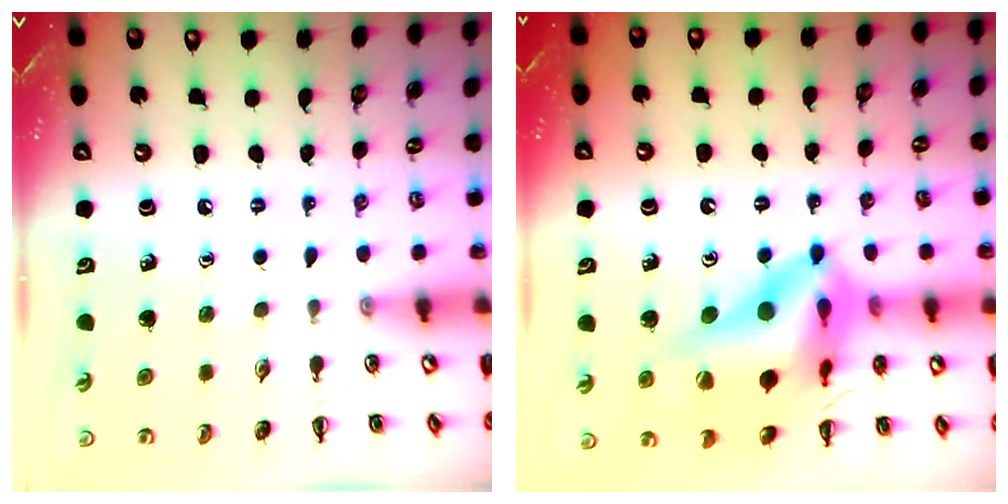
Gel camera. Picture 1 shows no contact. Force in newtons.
{"total": 20.1, "press": 19.6, "slide": 4.5}